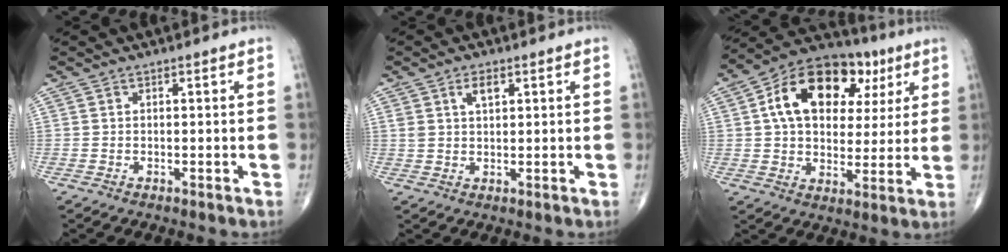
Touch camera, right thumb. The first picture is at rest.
{"total": 3.4, "force": [1.7, 1.7, 2.4], "torque": [-0.038, -0.006, 0.032]}
{"total": 20.0, "force": [6.4, 12.8, 13.9], "torque": [-0.188, 0.012, 0.096]}